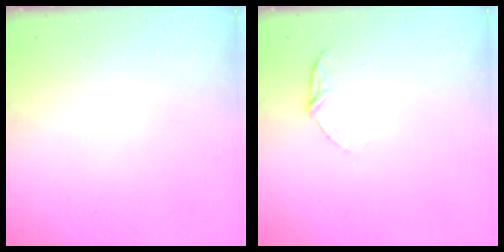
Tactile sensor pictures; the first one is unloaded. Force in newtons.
{"total": 5.2, "press": 5.2, "slide": 0.5}